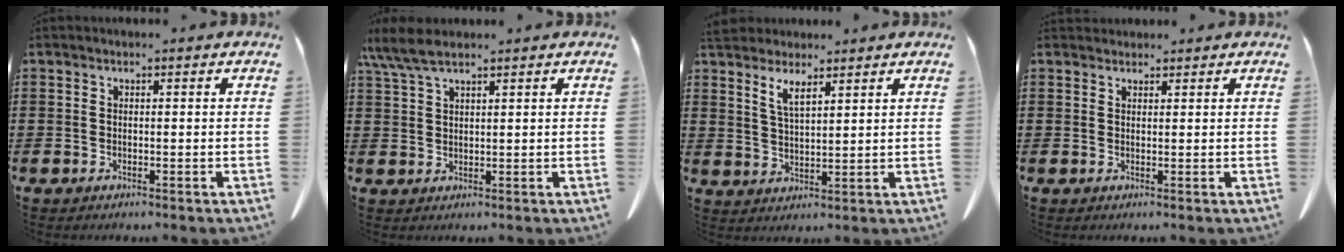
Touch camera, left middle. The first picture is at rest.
{"total": 5.1, "force": [3.6, 1.1, 3.4], "torque": [-0.081, -0.005, 0.065]}
{"total": 4.7, "force": [3.5, 1.2, 2.8], "torque": [-0.065, -0.005, 0.063]}
{"total": 1.3, "force": [1.2, 0.5, 0.0], "torque": [-0.004, 0.002, 0.025]}